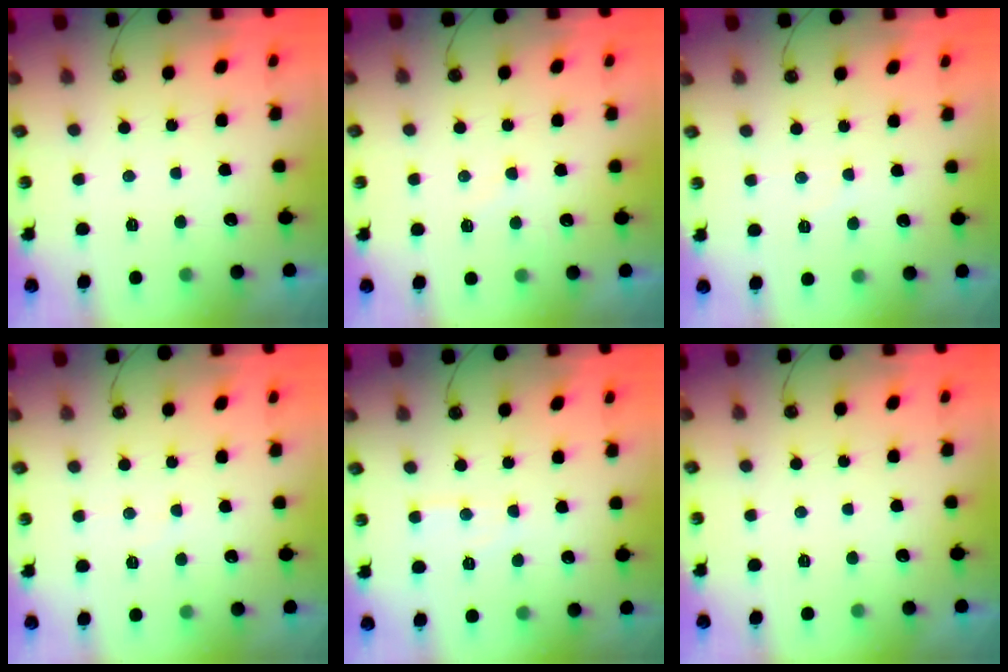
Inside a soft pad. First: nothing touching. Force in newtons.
{"total": 5.3, "press": 5.3, "slide": 0.6}
{"total": 4.6, "press": 4.6, "slide": 0.5}
{"total": 4.1, "press": 4.0, "slide": 0.5}
{"total": 6.7, "press": 6.7, "slide": 0.7}
{"total": 0.0}